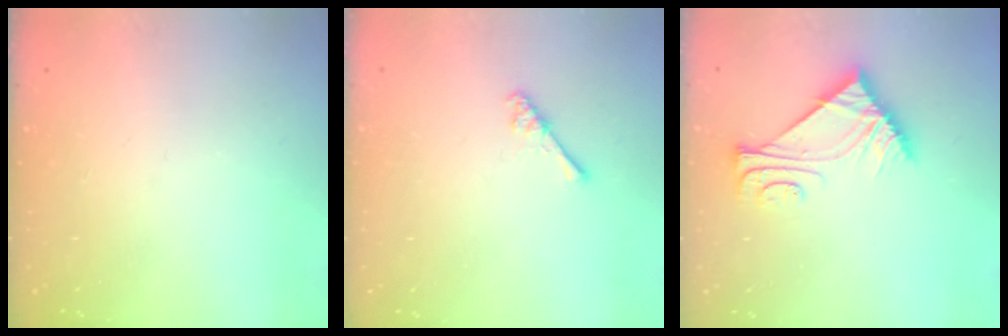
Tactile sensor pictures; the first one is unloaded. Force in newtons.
{"total": 3.2, "press": 3.1, "slide": 0.5}
{"total": 7.4, "press": 7.4, "slide": 0.8}